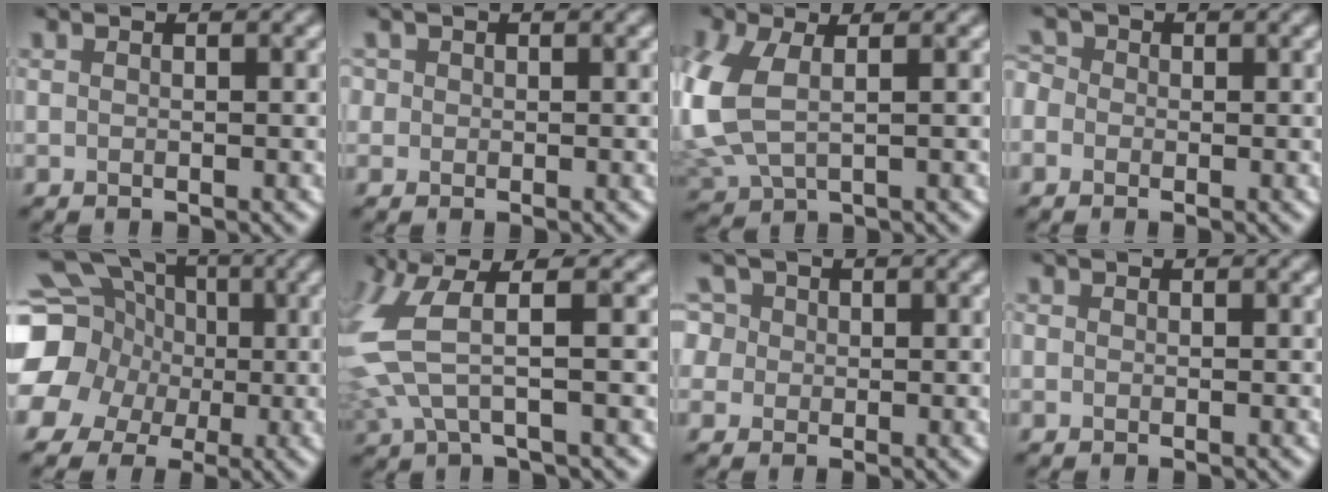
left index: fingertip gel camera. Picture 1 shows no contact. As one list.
[{"total": 1.0, "force": [-0.5, -0.1, -0.9], "torque": [0.016, 0.001, 0.010]}, {"total": 5.5, "force": [-0.1, 3.2, 4.5], "torque": [-0.146, -0.005, 0.019]}, {"total": 1.1, "force": [-0.7, 0.9, -0.3], "torque": [0.000, 0.008, -0.011]}, {"total": 18.0, "force": [0.5, 17.1, 5.6], "torque": [-0.164, 0.000, -0.017]}, {"total": 4.8, "force": [0.5, 0.8, 4.7], "torque": [-0.139, -0.001, 0.032]}, {"total": 4.0, "force": [1.6, 3.3, 1.5], "torque": [-0.044, 0.025, 0.021]}, {"total": 0.8, "force": [-0.6, -0.2, -0.5], "torque": [0.001, -0.002, 0.003]}]